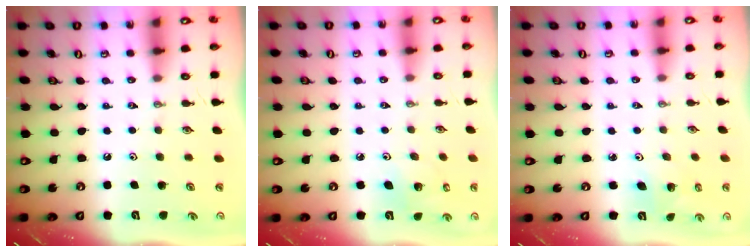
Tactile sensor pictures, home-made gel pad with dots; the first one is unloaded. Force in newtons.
{"total": 5.6, "press": 5.1, "slide": 2.3}
{"total": 2.8, "press": 2.8, "slide": 0.2}